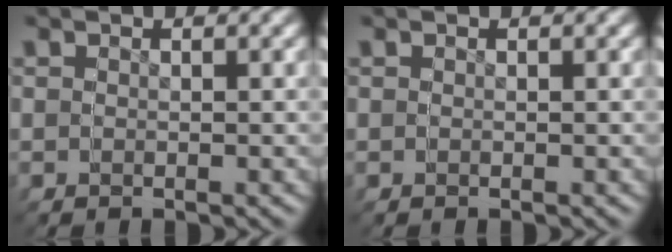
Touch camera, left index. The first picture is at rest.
{"total": 0.0}